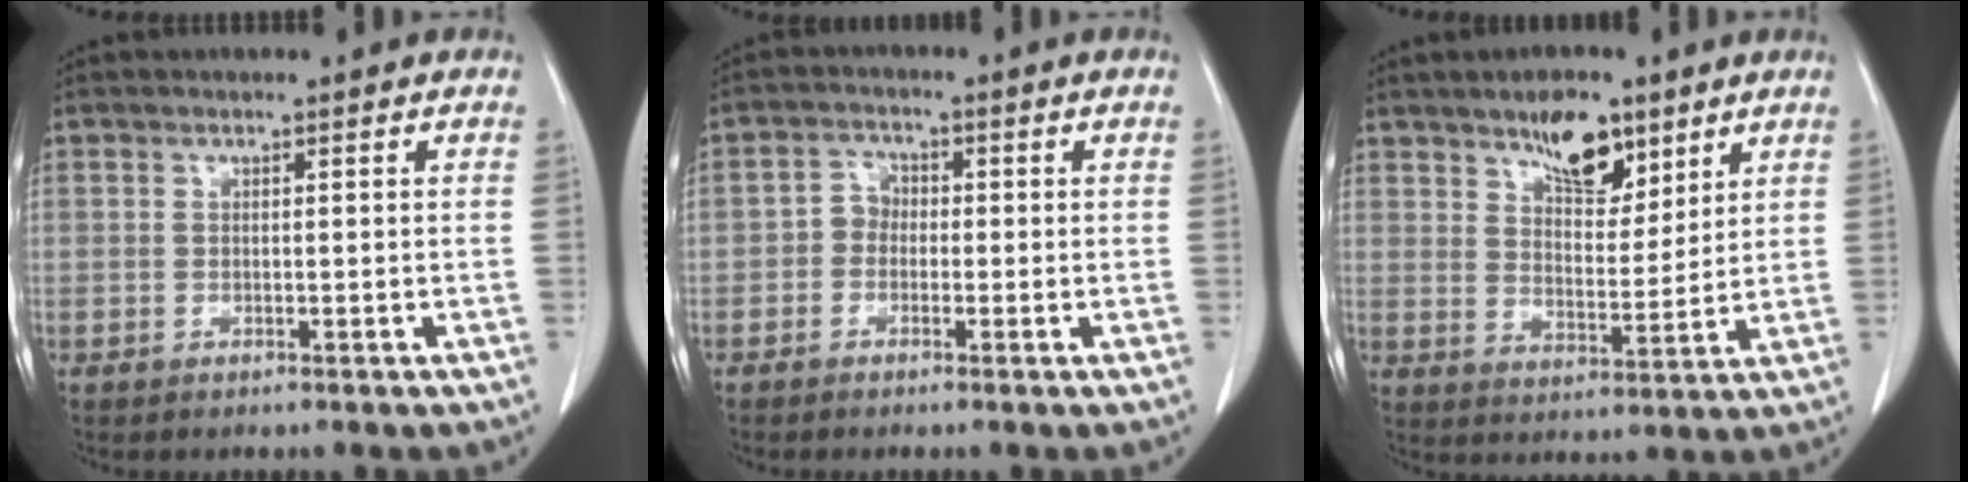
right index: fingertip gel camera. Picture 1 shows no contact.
{"total": 2.8, "force": [-0.5, 2.4, 1.3], "torque": [-0.014, 0.011, -0.015]}
{"total": 8.5, "force": [5.7, 3.6, 5.2], "torque": [-0.080, 0.000, 0.099]}